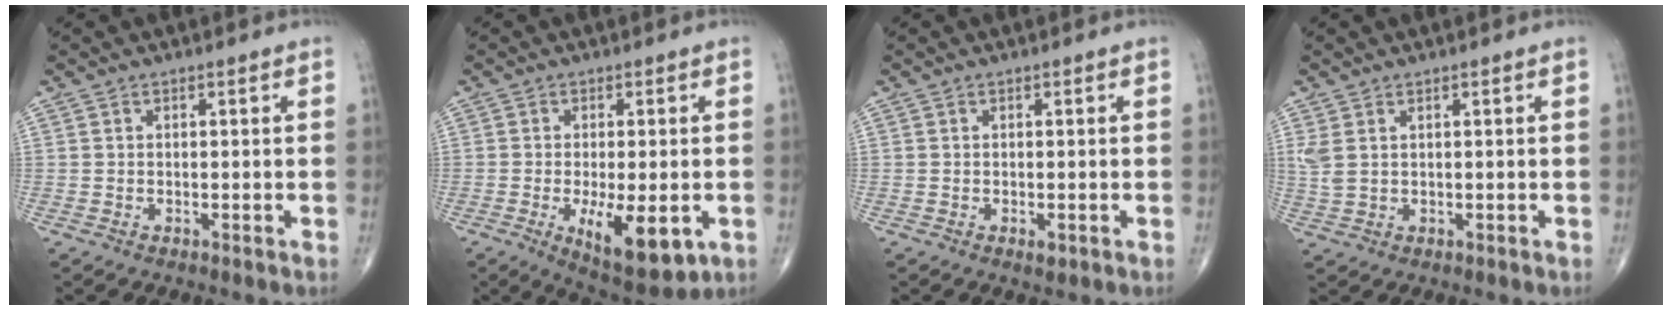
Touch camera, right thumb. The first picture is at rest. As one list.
[{"total": 11.6, "force": [-3.3, 4.3, 10.3], "torque": [-0.149, -0.017, -0.040]}, {"total": 1.1, "force": [-0.4, 0.4, 0.9], "torque": [-0.012, -0.003, -0.004]}, {"total": 3.1, "force": [1.1, 1.7, 2.3], "torque": [-0.064, 0.005, 0.031]}]